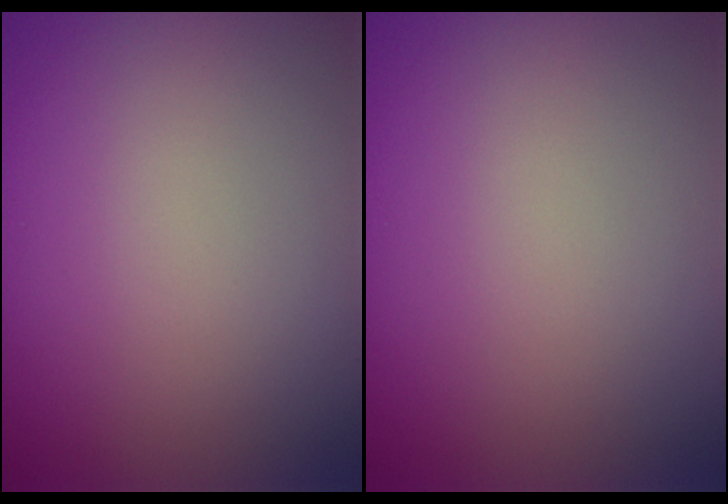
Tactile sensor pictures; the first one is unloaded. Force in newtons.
{"total": 0.0}